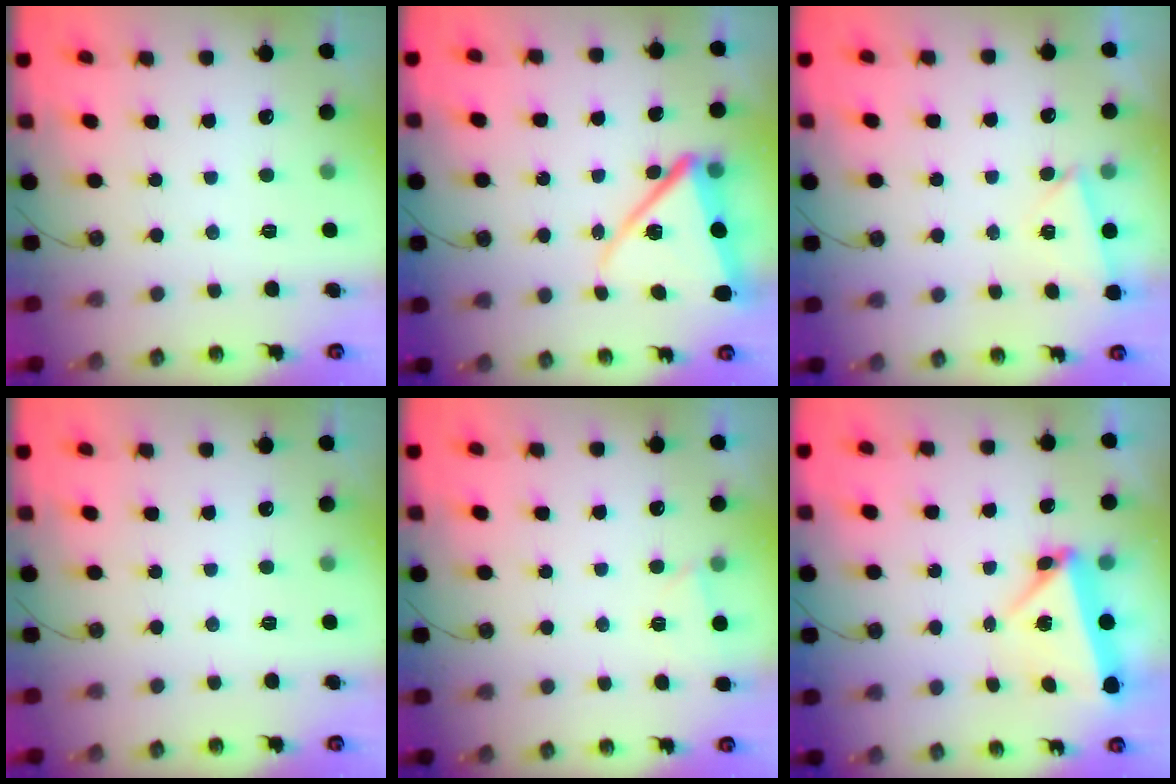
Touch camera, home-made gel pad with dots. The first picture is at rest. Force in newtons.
{"total": 13.5, "press": 13.4, "slide": 1.4}
{"total": 3.2, "press": 2.7, "slide": 1.7}
{"total": 0.0}
{"total": 2.0, "press": 1.9, "slide": 0.3}
{"total": 5.6, "press": 5.5, "slide": 0.8}